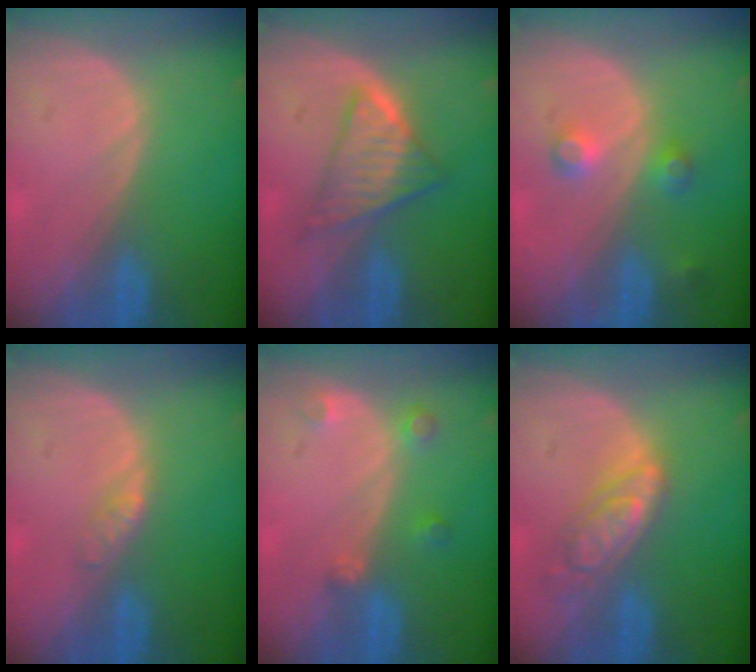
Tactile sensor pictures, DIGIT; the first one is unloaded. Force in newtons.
{"total": 6.1, "press": 5.8, "slide": 2.1}
{"total": 3.5, "press": 3.3, "slide": 1.4}
{"total": 1.7, "press": 1.7, "slide": 0.2}
{"total": 2.6, "press": 2.5, "slide": 0.5}
{"total": 6.4, "press": 5.7, "slide": 3.0}